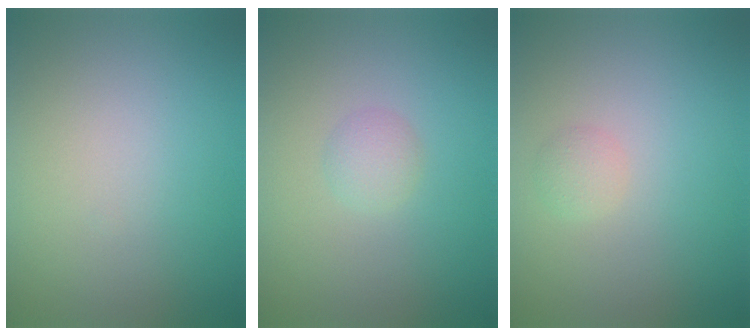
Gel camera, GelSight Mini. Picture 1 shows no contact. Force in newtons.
{"total": 1.4, "press": 1.4, "slide": 0.1}
{"total": 1.1, "press": 1.1, "slide": 0.1}